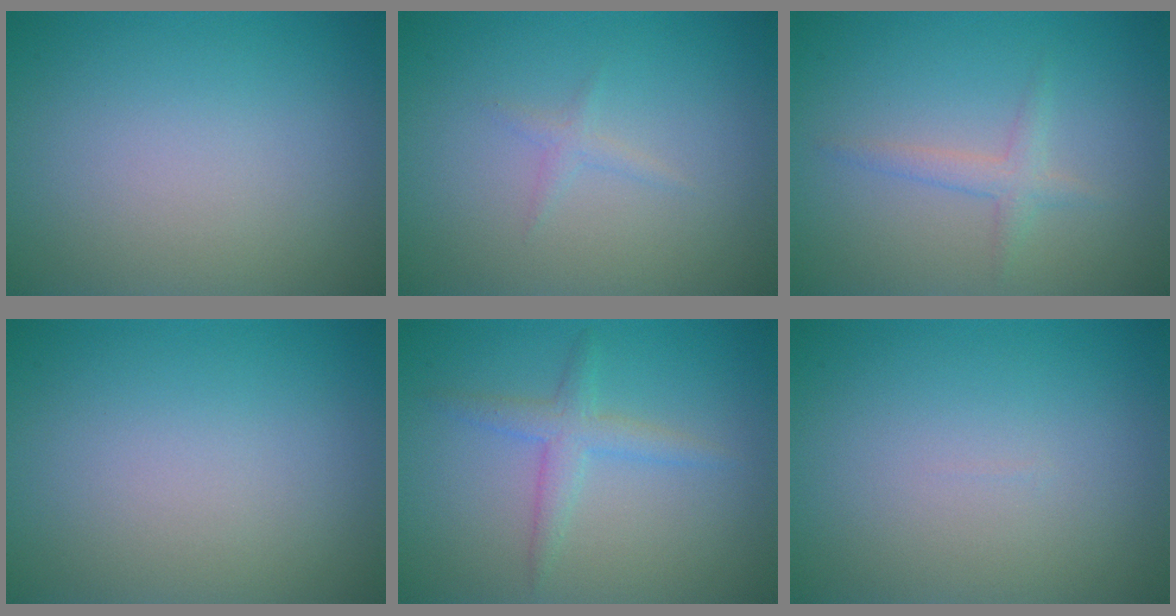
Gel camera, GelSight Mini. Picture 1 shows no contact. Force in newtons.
{"total": 0.9, "press": 0.9, "slide": 0.0}
{"total": 1.7, "press": 1.7, "slide": 0.1}
{"total": 0.0}
{"total": 2.2, "press": 2.2, "slide": 0.2}
{"total": 0.0}